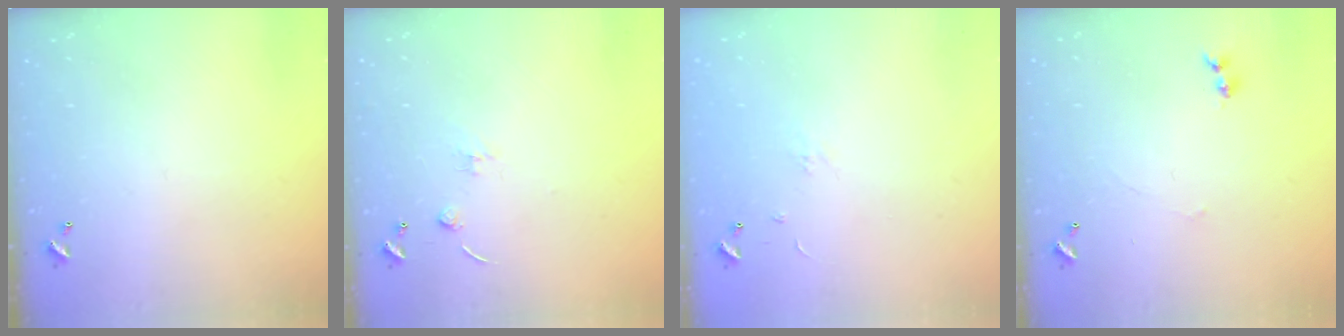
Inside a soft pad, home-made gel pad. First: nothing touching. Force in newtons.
{"total": 1.5, "press": 1.4, "slide": 0.5}
{"total": 3.9, "press": 3.8, "slide": 0.8}
{"total": 1.3, "press": 1.2, "slide": 0.4}